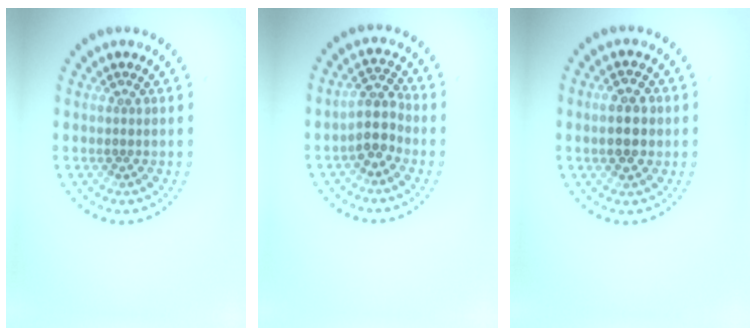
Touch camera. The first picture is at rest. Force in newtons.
{"total": 2.8, "press": 2.4, "slide": 1.5}
{"total": 3.9, "press": 3.9, "slide": 0.2}